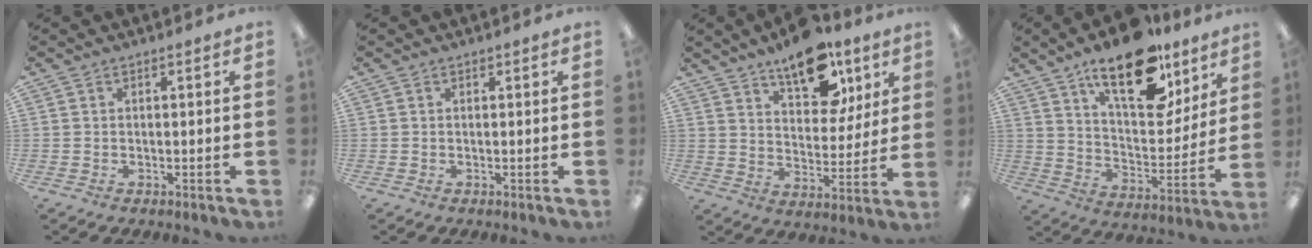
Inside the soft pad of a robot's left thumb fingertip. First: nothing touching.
{"total": 0.0}
{"total": 16.2, "force": [11.1, 8.1, 8.5], "torque": [-0.119, -0.057, 0.193]}
{"total": 20.2, "force": [13.9, 8.7, 11.8], "torque": [-0.183, -0.080, 0.238]}